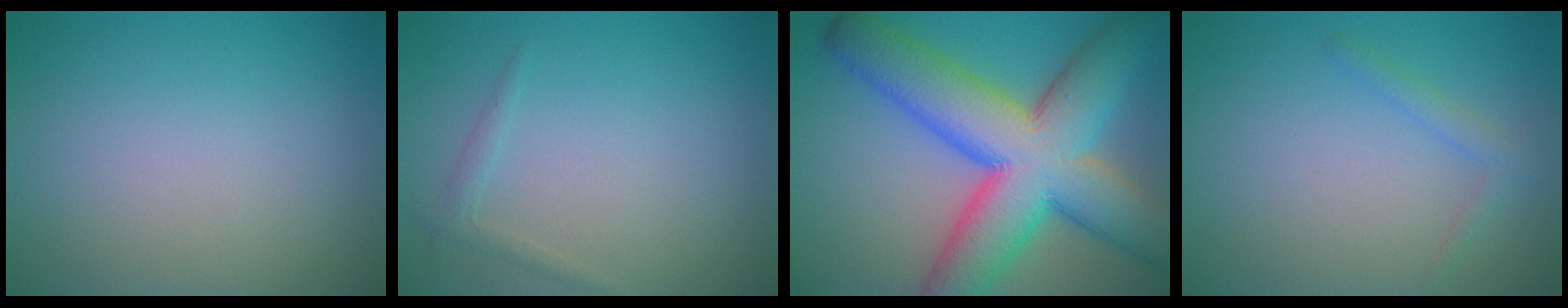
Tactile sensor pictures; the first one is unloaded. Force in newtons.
{"total": 1.0, "press": 1.0, "slide": 0.1}
{"total": 14.1, "press": 14.1, "slide": 0.4}
{"total": 1.3, "press": 1.3, "slide": 0.1}